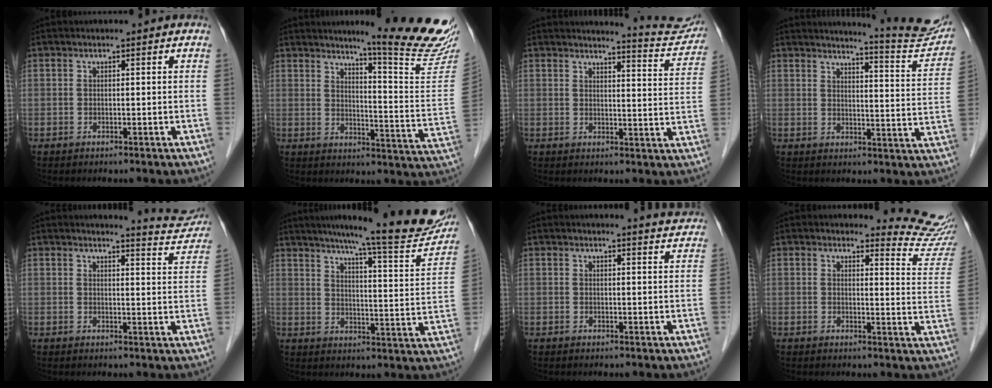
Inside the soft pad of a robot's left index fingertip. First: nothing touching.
{"total": 18.0, "force": [15.2, -1.1, 9.5], "torque": [-0.120, -0.099, 0.180]}
{"total": 8.4, "force": [8.4, 0.0, 0.5], "torque": [-0.006, -0.040, 0.085]}
{"total": 12.7, "force": [12.3, -0.6, 2.9], "torque": [-0.038, -0.068, 0.136]}
{"total": 6.3, "force": [6.3, 0.1, 0.2], "torque": [-0.009, -0.029, 0.061]}
{"total": 20.9, "force": [18.5, 1.3, 9.5], "torque": [-0.129, -0.049, 0.228]}
{"total": 3.7, "force": [3.6, -0.4, 0.5], "torque": [-0.012, -0.013, 0.029]}
{"total": 8.4, "force": [8.4, 0.0, -0.1], "torque": [0.009, -0.087, 0.072]}